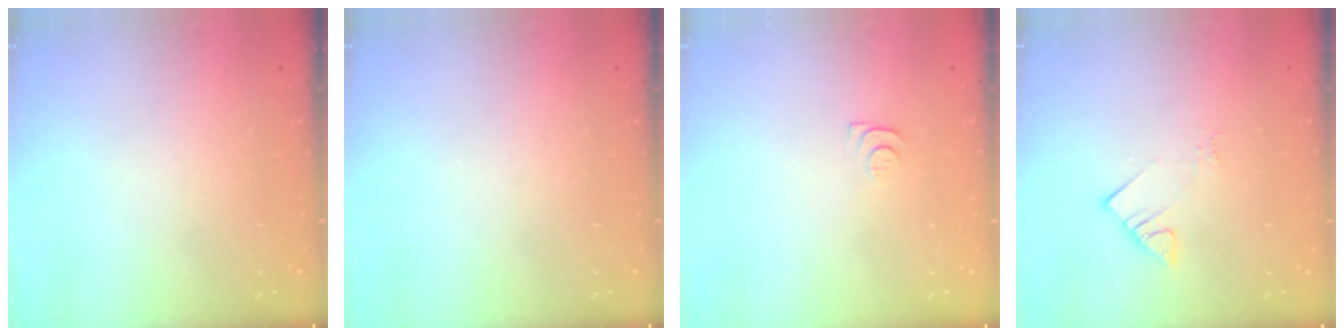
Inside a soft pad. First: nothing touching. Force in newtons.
{"total": 0.0}
{"total": 4.1, "press": 4.0, "slide": 0.6}
{"total": 4.7, "press": 4.7, "slide": 0.4}